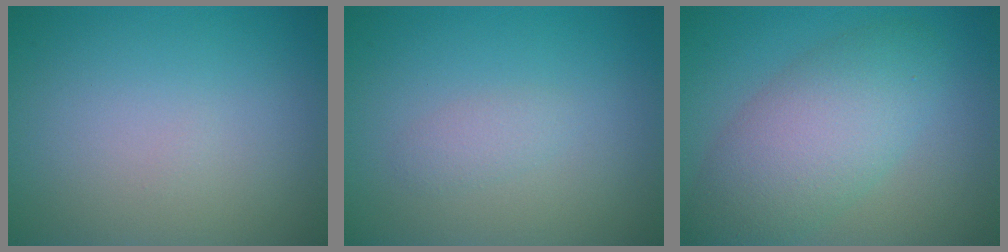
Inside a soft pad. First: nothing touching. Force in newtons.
{"total": 1.2, "press": 1.2, "slide": 0.0}
{"total": 6.6, "press": 6.6, "slide": 0.5}